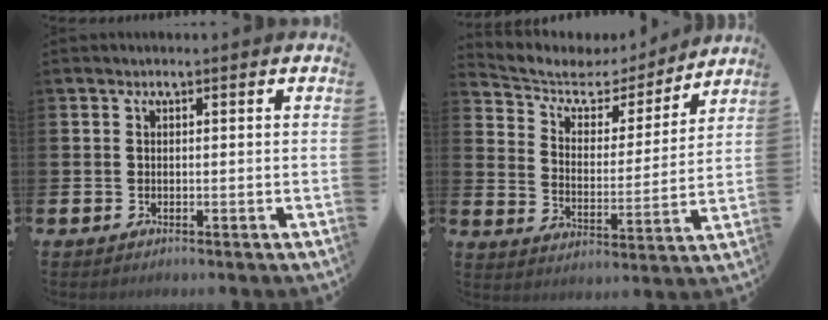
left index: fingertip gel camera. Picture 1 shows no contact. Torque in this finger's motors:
{"motor_torque": [0.46, -0.44, 0.02, 0.02]}